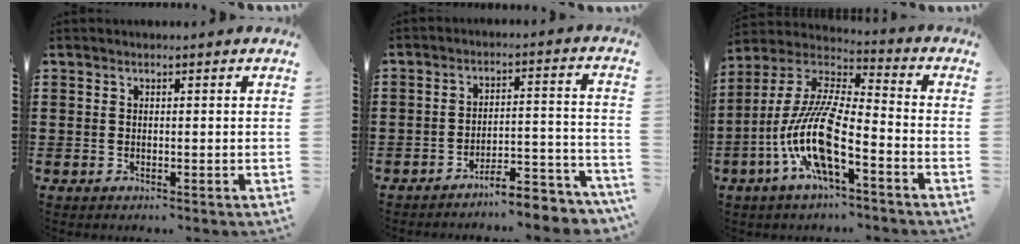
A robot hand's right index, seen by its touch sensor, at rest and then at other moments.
{"total": 5.9, "force": [-5.6, 0.2, 1.8], "torque": [-0.027, 0.003, -0.110]}
{"total": 12.6, "force": [-6.2, 2.6, 10.7], "torque": [-0.254, -0.022, -0.133]}